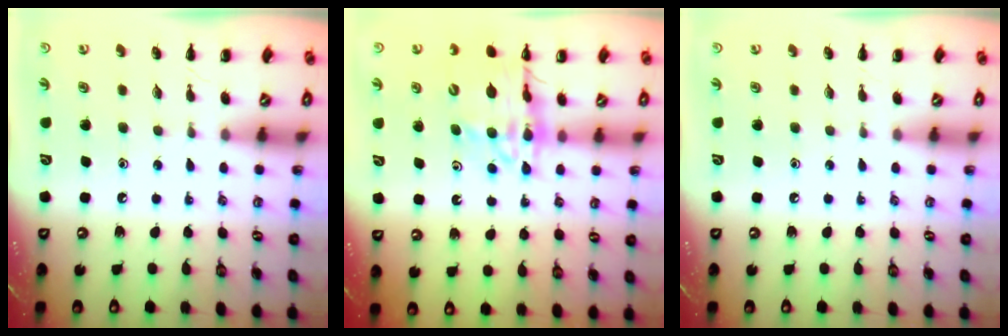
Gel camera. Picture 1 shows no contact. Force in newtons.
{"total": 13.9, "press": 13.5, "slide": 3.3}
{"total": 0.0}